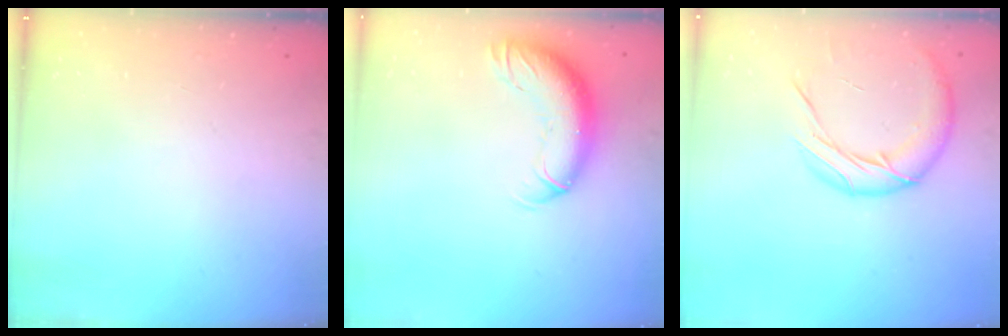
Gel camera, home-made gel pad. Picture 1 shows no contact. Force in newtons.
{"total": 13.1, "press": 12.8, "slide": 2.9}
{"total": 13.1, "press": 13.0, "slide": 1.8}